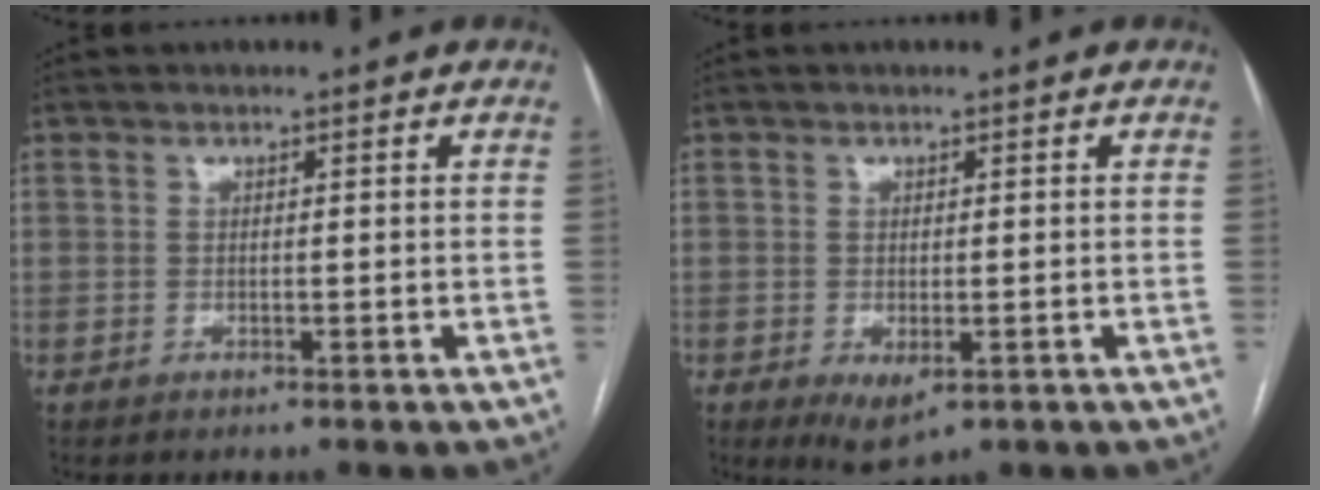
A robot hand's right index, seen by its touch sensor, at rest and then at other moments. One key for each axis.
{"total": 4.2, "fx": -1.7, "fy": 1.9, "fz": 3.4, "tx": -0.050, "ty": -0.010, "tz": -0.011}